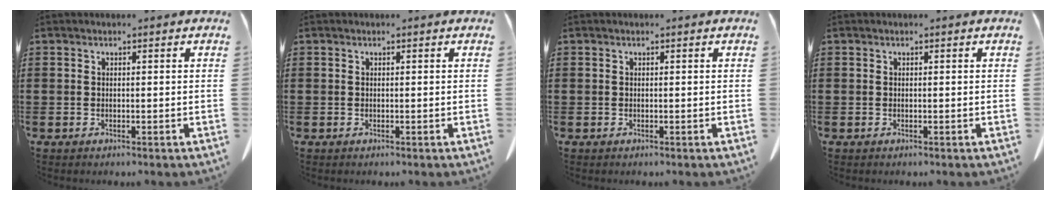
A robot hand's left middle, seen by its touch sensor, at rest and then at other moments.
{"total": 0.0}
{"total": 0.0}
{"total": 0.0}